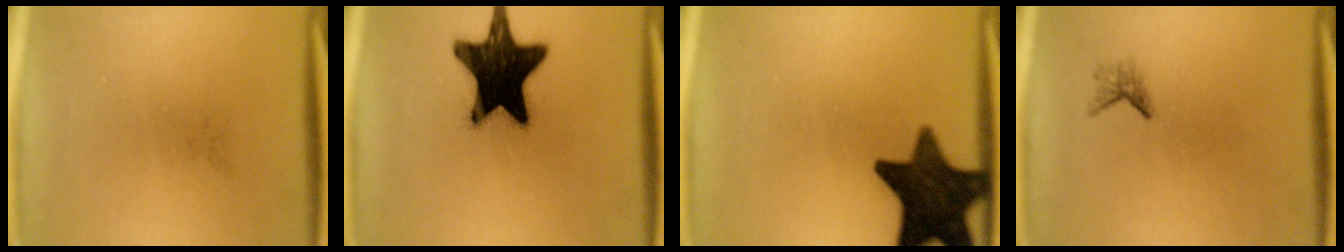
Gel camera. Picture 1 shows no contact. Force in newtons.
{"total": 19.9}
{"total": 14.9}
{"total": 1.2}